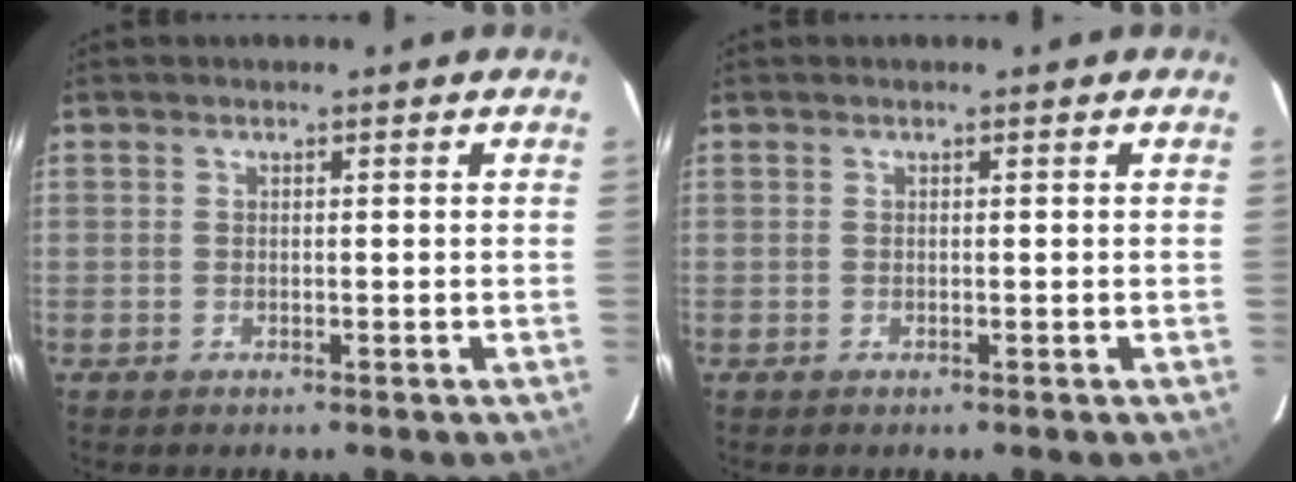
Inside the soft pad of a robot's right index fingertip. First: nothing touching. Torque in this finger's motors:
{"motor_torque": [0.00, 0.00, 0.00, 0.00]}